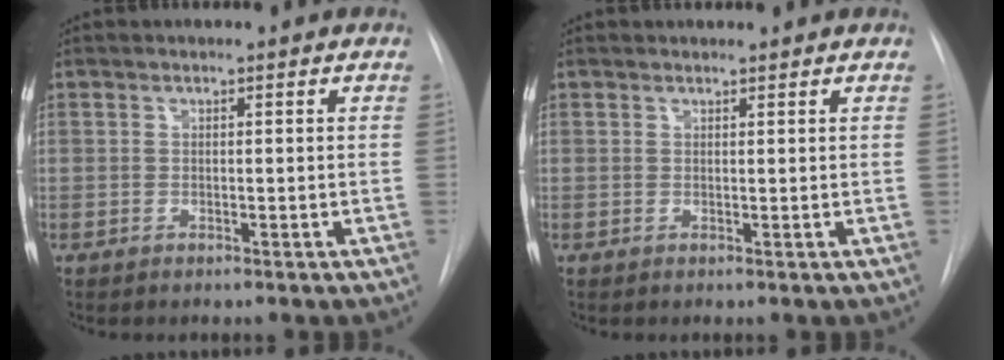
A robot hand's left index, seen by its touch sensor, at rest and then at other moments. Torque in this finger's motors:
{"motor_torque": [0.33, -0.31, 0.00, 0.02]}